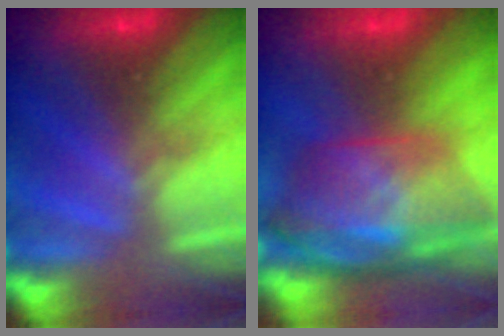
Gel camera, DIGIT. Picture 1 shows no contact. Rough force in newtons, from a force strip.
{"total": 10.6}